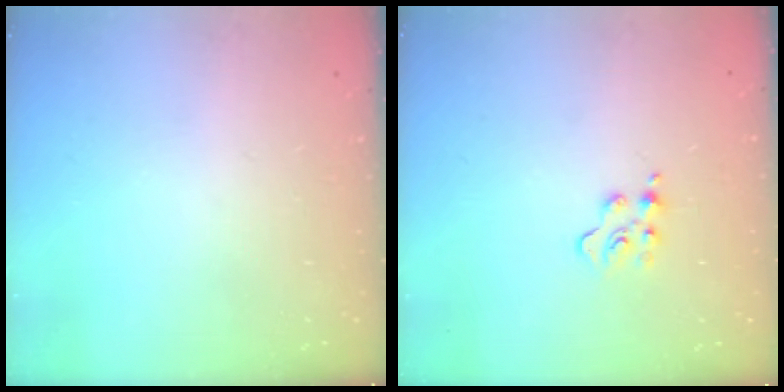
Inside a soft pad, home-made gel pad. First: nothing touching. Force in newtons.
{"total": 3.9, "press": 3.9, "slide": 0.4}